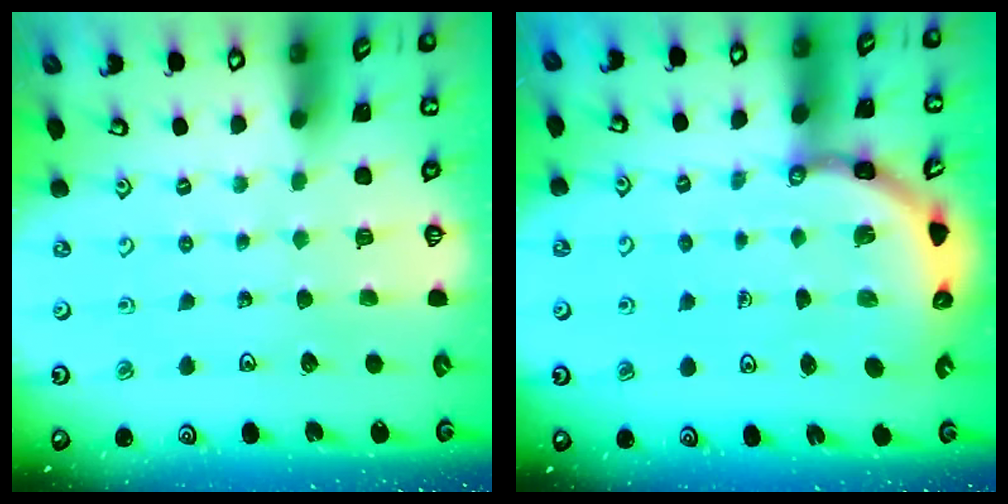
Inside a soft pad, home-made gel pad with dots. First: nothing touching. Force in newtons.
{"total": 5.5, "press": 5.4, "slide": 0.6}